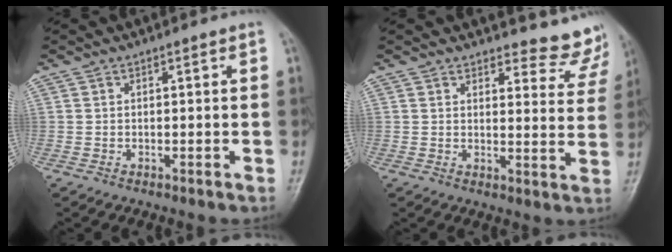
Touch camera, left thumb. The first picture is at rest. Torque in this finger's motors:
{"motor_torque": [-0.17, -0.15, -0.04, -0.03, 0.04]}